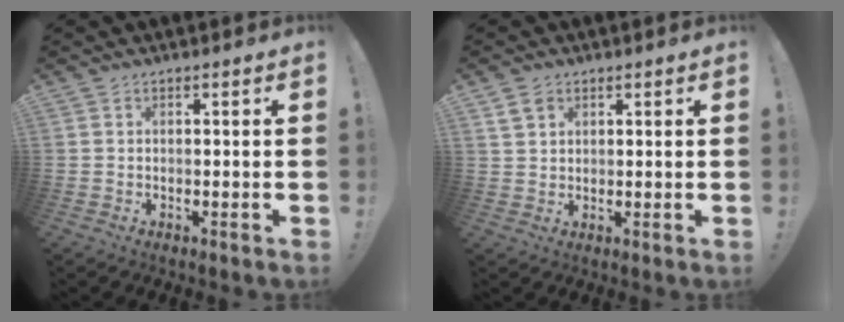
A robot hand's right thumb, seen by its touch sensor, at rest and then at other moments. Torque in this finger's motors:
{"motor_torque": [-0.02, 0.04, 0.10, -0.19, 0.03]}